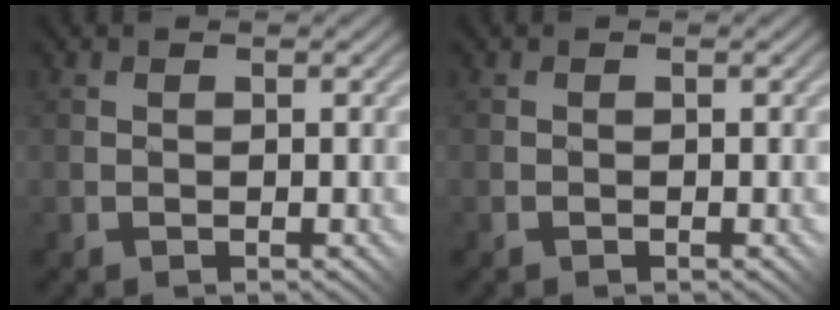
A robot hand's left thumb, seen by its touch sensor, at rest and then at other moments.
{"total": 0.0}